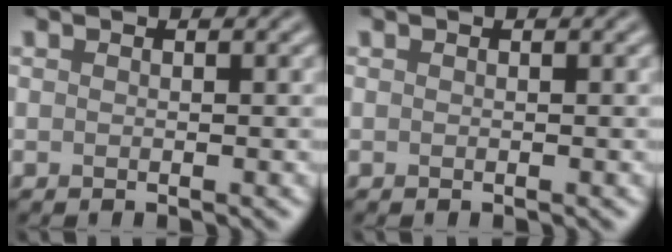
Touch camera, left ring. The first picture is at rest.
{"total": 0.0}